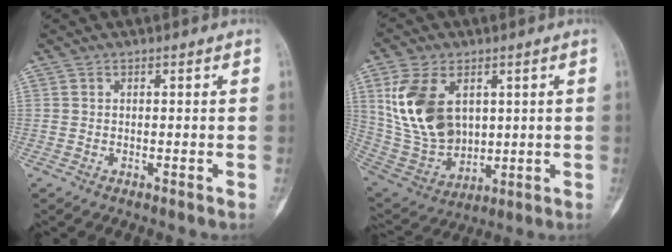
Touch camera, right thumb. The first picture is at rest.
{"total": 16.4, "force": [4.3, 10.9, 11.4], "torque": [-0.203, -0.014, 0.103]}